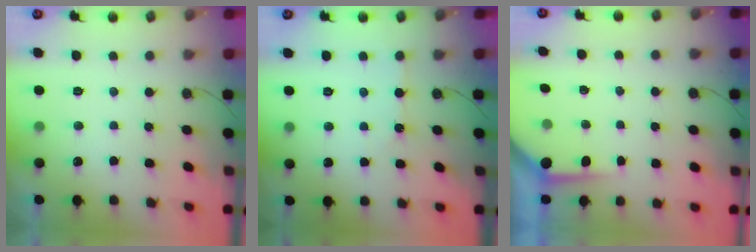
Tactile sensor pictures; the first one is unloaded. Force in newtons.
{"total": 2.7, "press": 2.7, "slide": 0.5}
{"total": 3.6, "press": 3.5, "slide": 0.3}